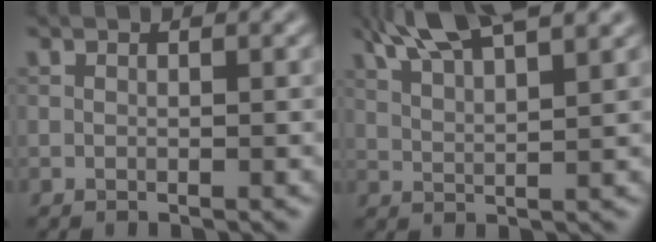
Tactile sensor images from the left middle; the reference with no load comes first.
{"total": 8.4, "force": [5.9, 1.8, 5.7], "torque": [-0.093, 0.025, 0.081]}